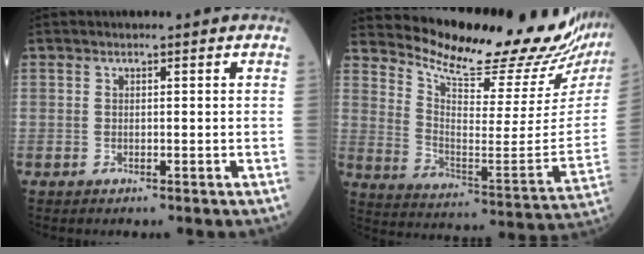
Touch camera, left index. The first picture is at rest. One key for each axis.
{"total": 24.4, "fx": 22.7, "fy": 1.4, "fz": 8.7, "tx": -0.151, "ty": -0.117, "tz": 0.307}